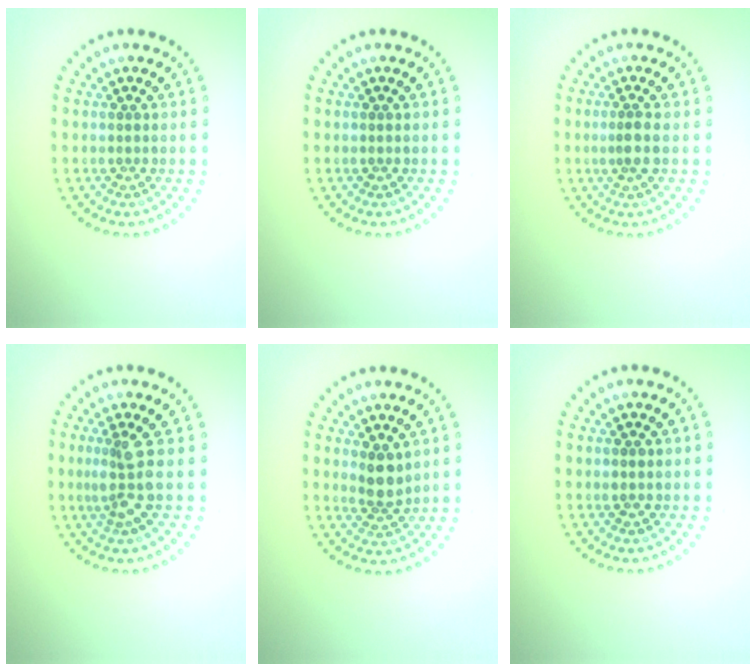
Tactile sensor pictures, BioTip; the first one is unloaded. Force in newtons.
{"total": 0.0}
{"total": 1.6, "press": 1.2, "slide": 1.0}
{"total": 2.5, "press": 1.9, "slide": 1.6}
{"total": 2.5, "press": 2.0, "slide": 1.4}
{"total": 0.9, "press": 0.9, "slide": 0.1}